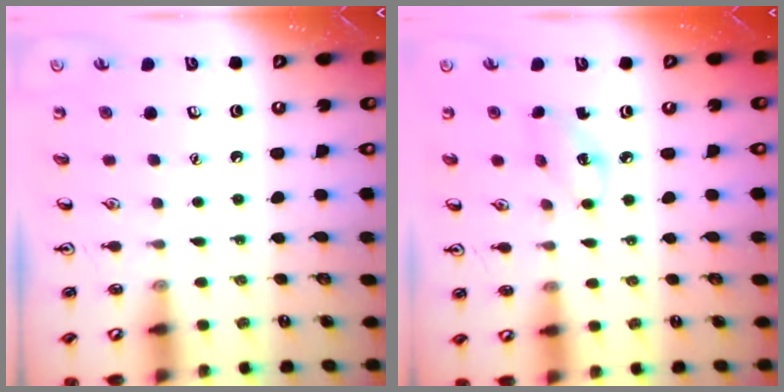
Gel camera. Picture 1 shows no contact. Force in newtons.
{"total": 4.2, "press": 4.1, "slide": 1.1}